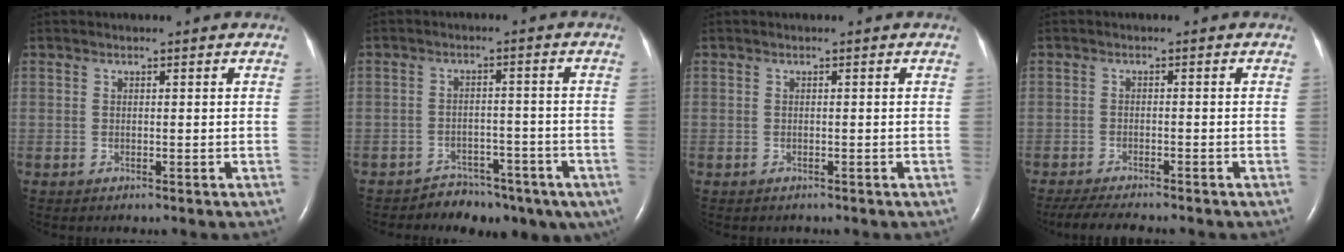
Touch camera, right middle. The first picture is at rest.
{"total": 8.2, "force": [-6.0, 5.3, 1.8], "torque": [-0.011, 0.026, -0.079]}
{"total": 0.0}
{"total": 7.2, "force": [-6.3, 0.9, 3.4], "torque": [-0.057, -0.019, -0.098]}